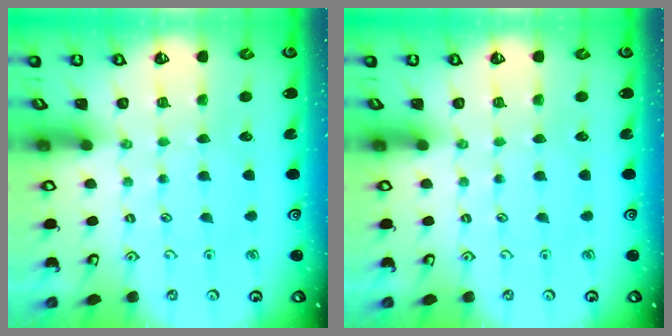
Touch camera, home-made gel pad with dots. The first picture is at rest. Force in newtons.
{"total": 0.0}